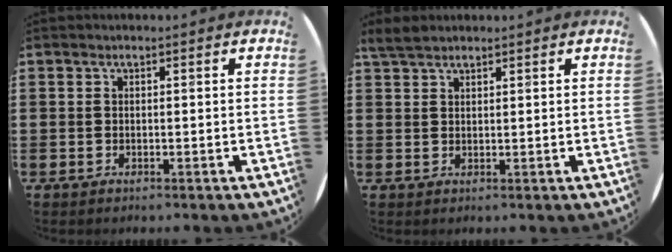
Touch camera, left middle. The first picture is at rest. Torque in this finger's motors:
{"motor_torque": [0.23, -0.20, 0.03, 0.01]}